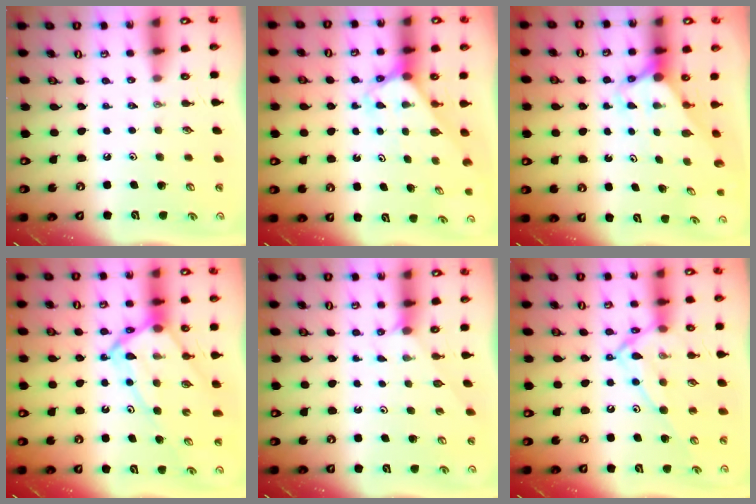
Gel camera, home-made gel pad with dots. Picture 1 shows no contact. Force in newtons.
{"total": 2.6, "press": 2.6, "slide": 0.2}
{"total": 2.7, "press": 2.7, "slide": 0.2}
{"total": 12.6, "press": 12.6, "slide": 1.5}
{"total": 4.2, "press": 4.2, "slide": 0.4}
{"total": 14.8, "press": 14.8, "slide": 1.0}